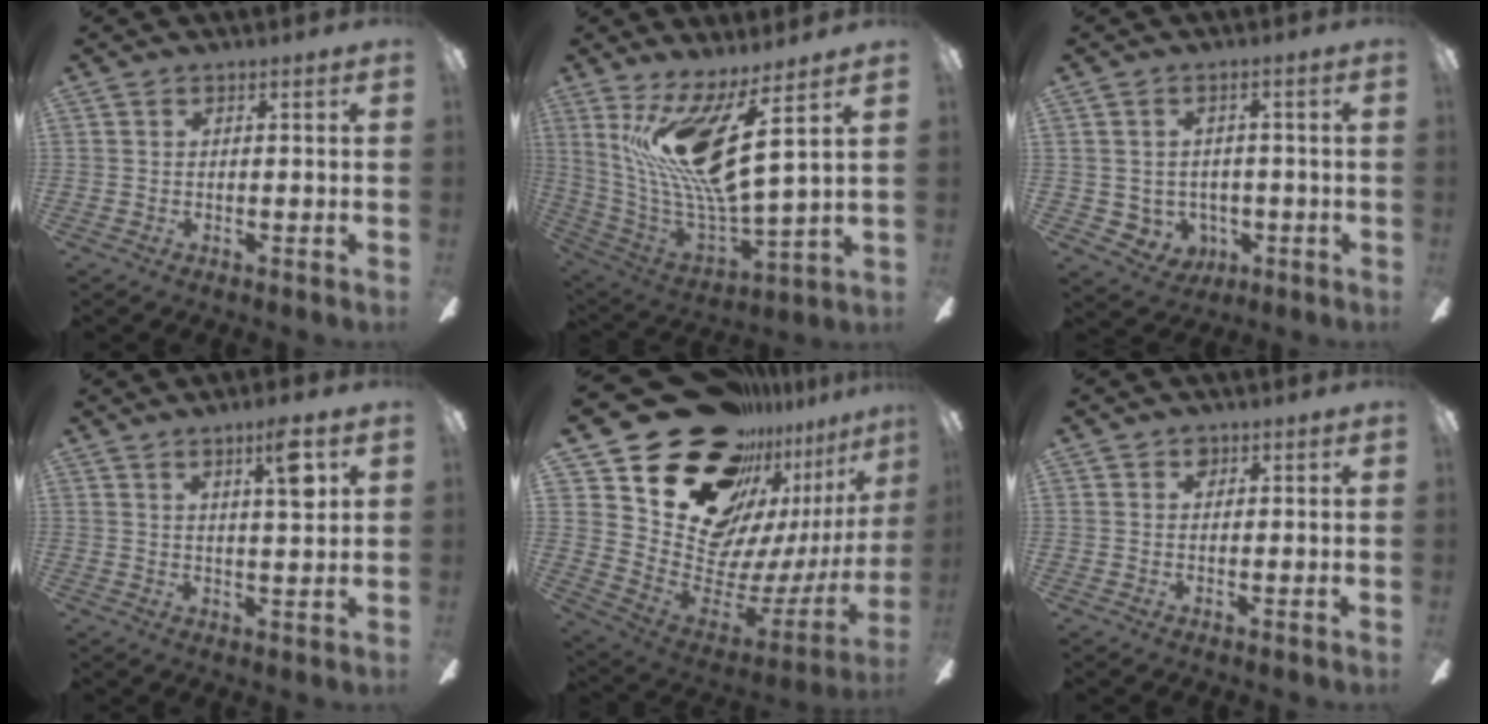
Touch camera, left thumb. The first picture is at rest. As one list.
[{"total": 19.3, "force": [8.9, 5.1, 16.3], "torque": [-0.337, -0.045, 0.142]}, {"total": 4.5, "force": [0.2, 4.3, 1.0], "torque": [-0.039, -0.003, 0.008]}, {"total": 7.8, "force": [3.9, 1.5, 6.6], "torque": [-0.096, -0.011, 0.056]}, {"total": 26.7, "force": [16.9, 15.5, 13.8], "torque": [-0.195, -0.144, 0.341]}, {"total": 1.6, "force": [0.9, 1.2, 0.5], "torque": [0.004, -0.004, 0.013]}]